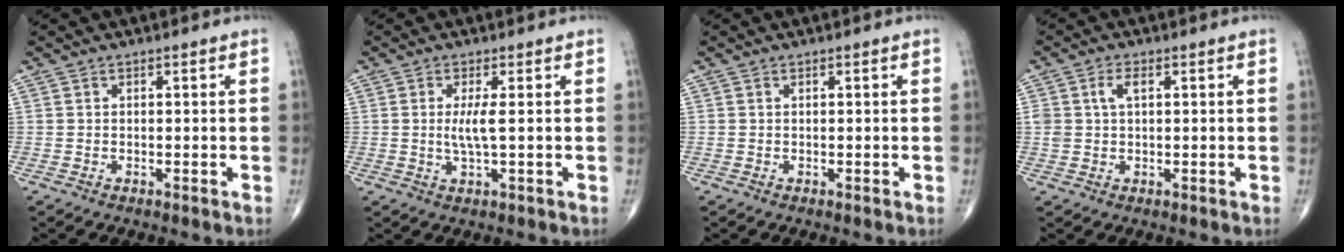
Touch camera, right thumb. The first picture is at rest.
{"total": 3.6, "force": [0.3, 0.2, 3.6], "torque": [-0.088, -0.011, 0.004]}
{"total": 0.0}
{"total": 3.4, "force": [0.9, 2.0, 2.6], "torque": [-0.060, 0.008, 0.019]}